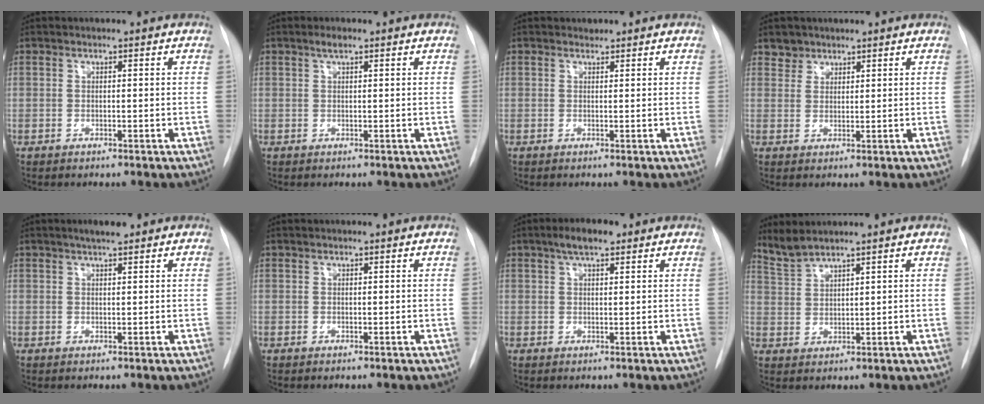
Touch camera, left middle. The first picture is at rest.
{"total": 1.2, "force": [0.8, 0.3, 0.8], "torque": [-0.014, 0.006, 0.015]}
{"total": 0.6, "force": [0.6, 0.3, -0.1], "torque": [-0.002, 0.001, 0.006]}
{"total": 2.4, "force": [1.8, 1.5, -0.3], "torque": [0.014, 0.007, 0.027]}
{"total": 2.5, "force": [1.9, 0.4, 1.6], "torque": [-0.031, 0.005, 0.030]}
{"total": 0.0}
{"total": 4.0, "force": [2.6, 1.4, 2.8], "torque": [-0.050, 0.011, 0.042]}
{"total": 3.6, "force": [3.5, -0.2, 0.7], "torque": [-0.026, 0.004, 0.082]}